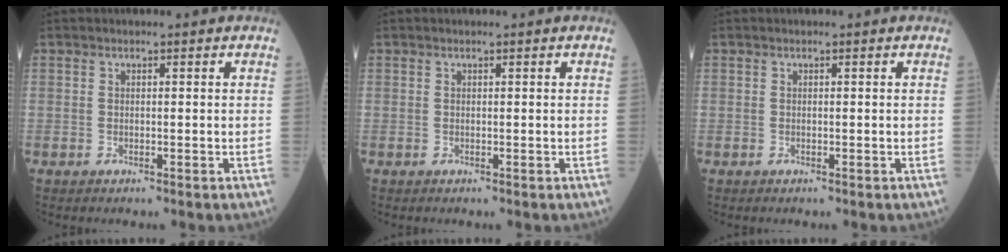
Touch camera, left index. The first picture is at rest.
{"total": 0.0}
{"total": 0.0}